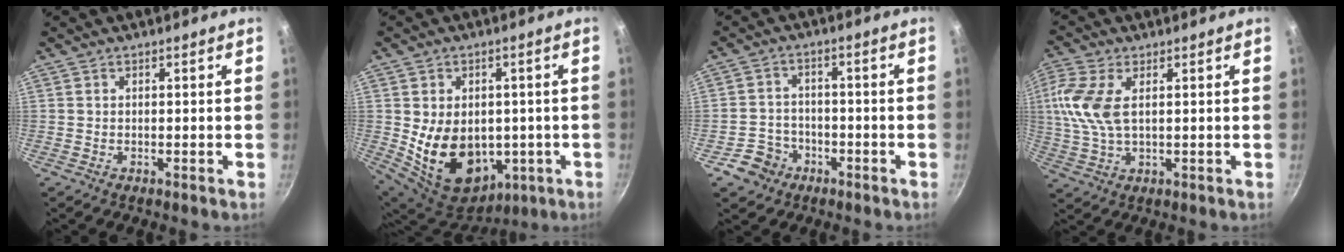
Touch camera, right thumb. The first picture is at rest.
{"total": 17.2, "force": [-1.4, 12.8, 11.4], "torque": [-0.175, -0.013, 0.009]}
{"total": 6.2, "force": [-3.1, 5.2, 1.3], "torque": [-0.008, 0.036, -0.053]}
{"total": 9.0, "force": [1.9, 4.5, 7.5], "torque": [-0.168, 0.006, 0.035]}